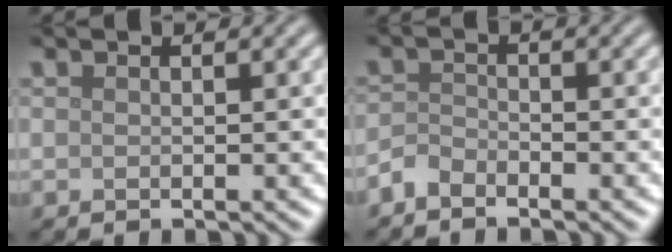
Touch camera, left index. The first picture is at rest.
{"total": 1.7, "force": [-1.5, 0.6, 0.4], "torque": [-0.006, 0.005, -0.036]}